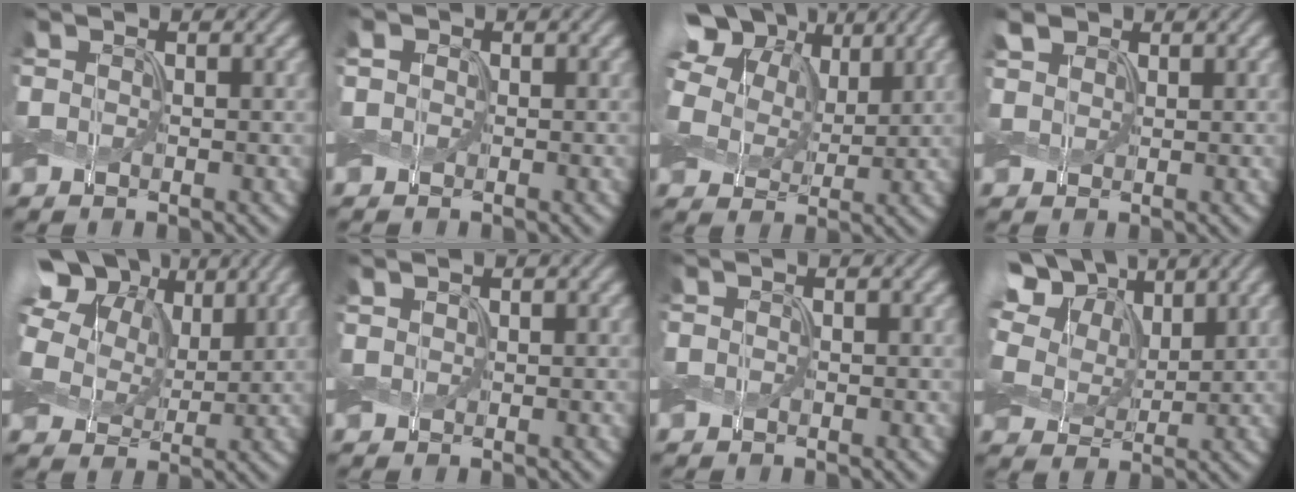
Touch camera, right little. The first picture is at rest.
{"total": 1.3, "force": [0.4, 1.1, 0.5], "torque": [-0.015, 0.007, 0.001]}
{"total": 12.0, "force": [3.5, 8.9, 7.2], "torque": [-0.191, 0.043, 0.058]}
{"total": 2.2, "force": [1.2, 1.5, 1.0], "torque": [-0.031, 0.006, 0.020]}
{"total": 13.3, "force": [4.0, 10.0, 7.9], "torque": [-0.212, 0.049, 0.069]}
{"total": 0.7, "force": [0.5, 0.4, 0.3], "torque": [-0.008, 0.003, 0.011]}
{"total": 0.0}
{"total": 11.9, "force": [4.8, 8.5, 6.8], "torque": [-0.153, 0.036, 0.065]}